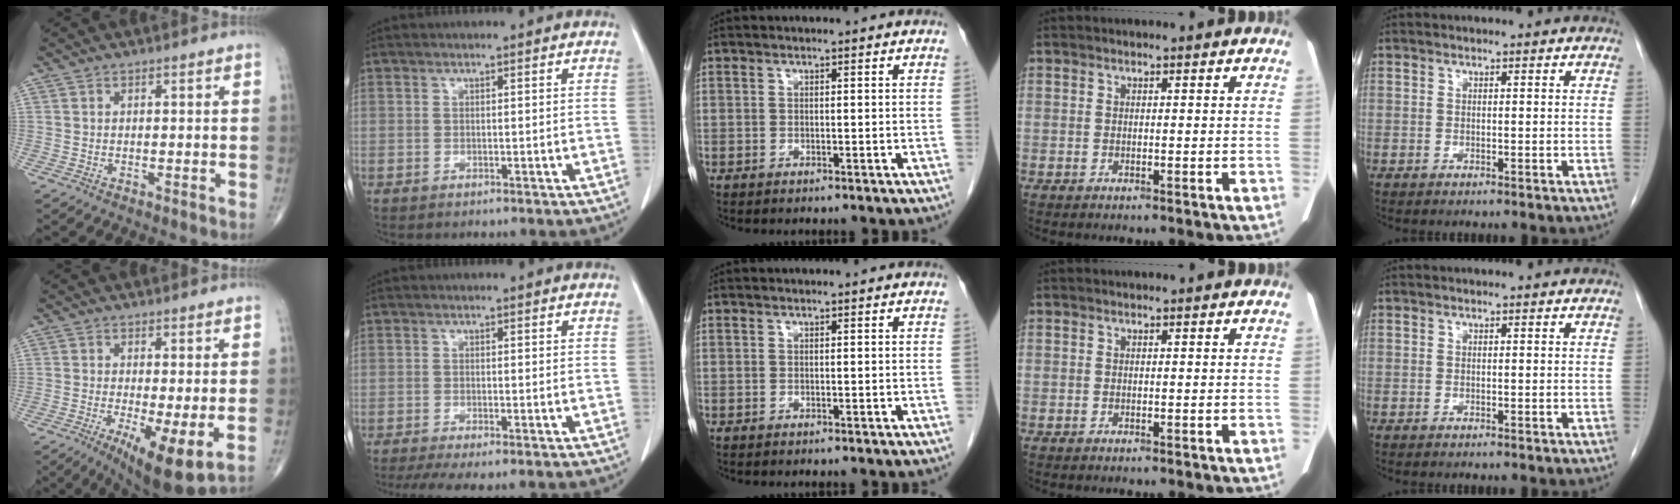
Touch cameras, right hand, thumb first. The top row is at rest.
{"thumb": {"total": 10.2, "force": [-2.5, 2.6, 9.5], "torque": [-0.157, -0.026, -0.037]}, "index": {"total": 5.1, "force": [-3.7, 0.7, 3.4], "torque": [-0.055, -0.012, -0.062]}}